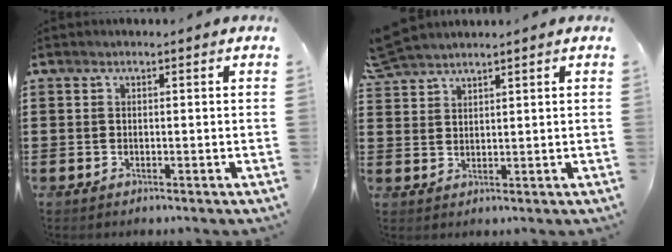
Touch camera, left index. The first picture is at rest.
{"total": 3.8, "force": [3.6, 0.4, 0.9], "torque": [-0.029, -0.004, 0.071]}